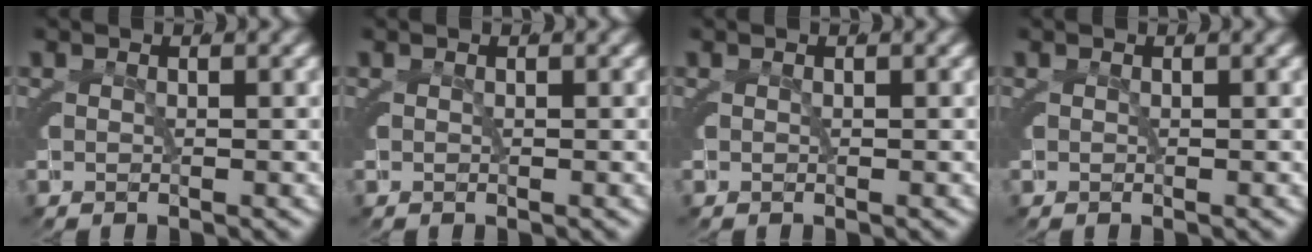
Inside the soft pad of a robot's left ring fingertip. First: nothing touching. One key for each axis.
{"total": 0.0}
{"total": 0.0}
{"total": 0.0}